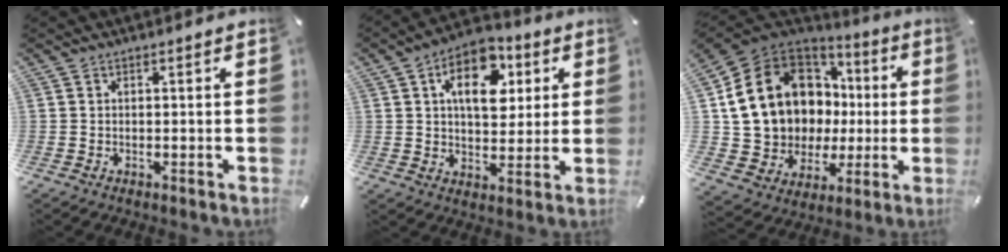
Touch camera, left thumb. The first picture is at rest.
{"total": 13.2, "force": [4.9, 8.5, 8.8], "torque": [-0.121, -0.010, 0.082]}
{"total": 16.9, "force": [4.0, 14.5, 7.8], "torque": [-0.160, -0.039, 0.101]}